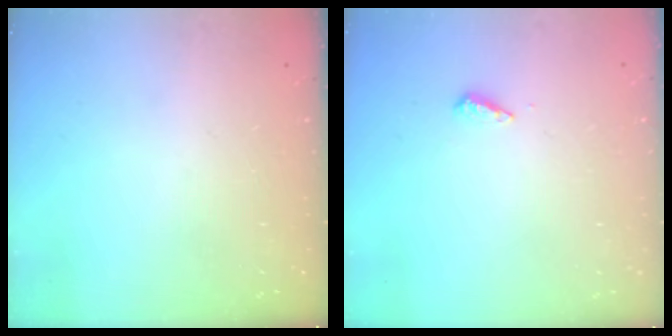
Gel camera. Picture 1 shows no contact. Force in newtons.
{"total": 4.3, "press": 4.2, "slide": 0.6}